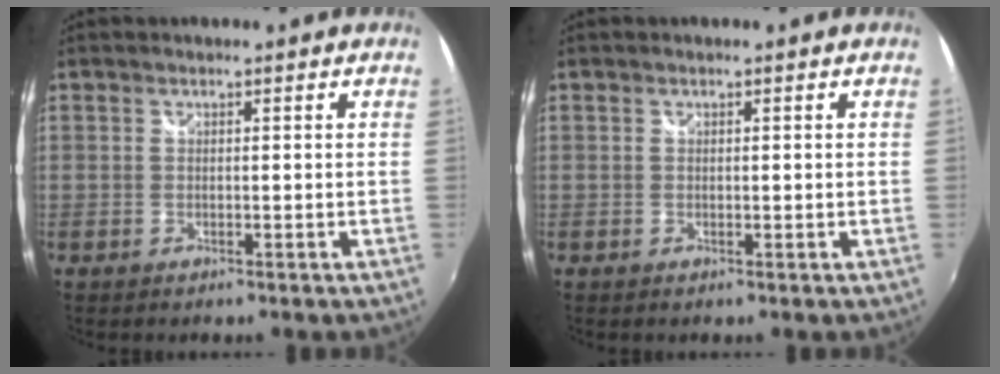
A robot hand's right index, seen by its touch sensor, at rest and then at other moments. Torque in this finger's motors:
{"motor_torque": [-0.17, 0.43, -0.02, 0.00]}